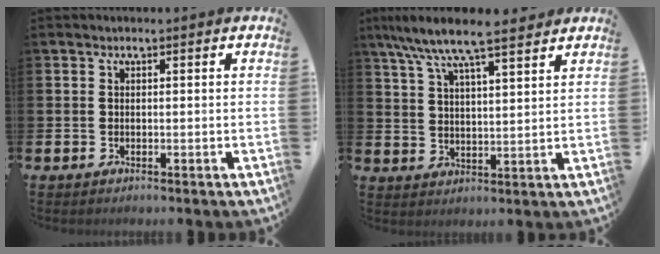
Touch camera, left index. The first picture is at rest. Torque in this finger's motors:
{"motor_torque": [1.14, -1.00, 1.05, 0.21]}